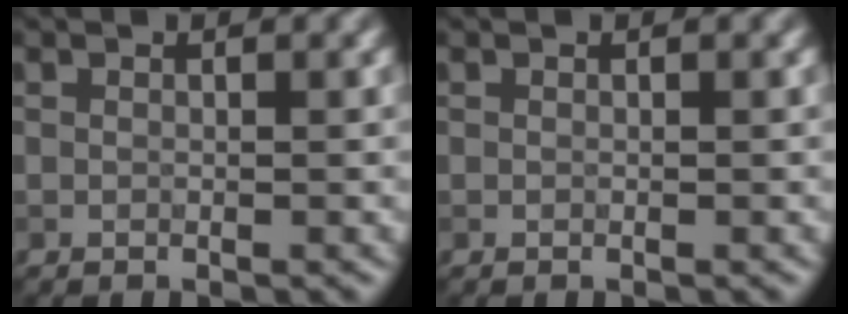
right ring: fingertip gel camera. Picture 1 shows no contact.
{"total": 0.0}